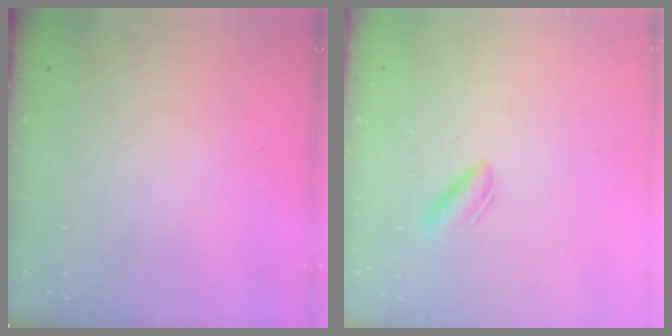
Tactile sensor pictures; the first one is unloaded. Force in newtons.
{"total": 3.9, "press": 3.6, "slide": 1.3}